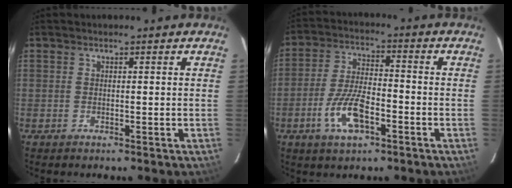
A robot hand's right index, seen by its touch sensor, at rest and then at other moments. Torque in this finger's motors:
{"motor_torque": [0.93, -0.40, 0.50, 0.14]}